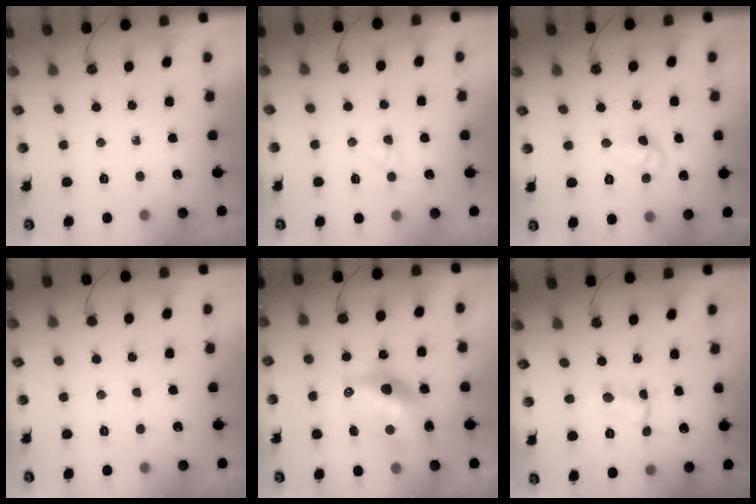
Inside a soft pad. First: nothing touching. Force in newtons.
{"total": 2.5, "press": 2.5, "slide": 0.3}
{"total": 7.6, "press": 7.6, "slide": 0.7}
{"total": 2.1, "press": 2.1, "slide": 0.3}
{"total": 14.6, "press": 14.6, "slide": 0.9}
{"total": 1.9, "press": 1.9, "slide": 0.0}